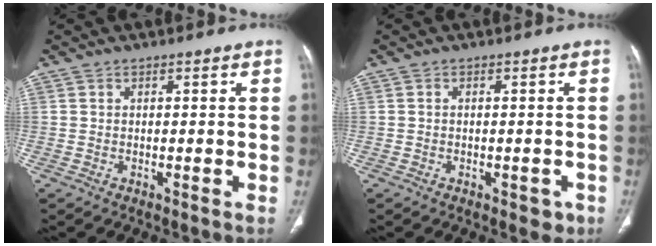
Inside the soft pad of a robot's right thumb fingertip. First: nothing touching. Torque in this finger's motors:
{"motor_torque": [-0.05, 0.25, -0.21, 0.05, -0.03]}